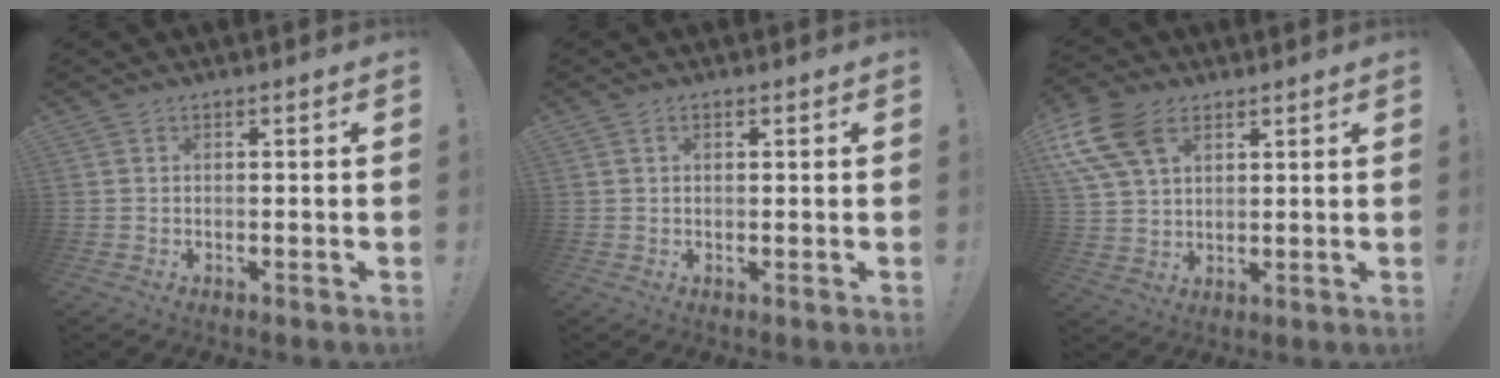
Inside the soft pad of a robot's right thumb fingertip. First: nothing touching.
{"total": 0.9, "force": [0.5, 0.4, 0.7], "torque": [-0.009, 0.000, 0.008]}
{"total": 14.0, "force": [6.3, 8.9, 8.8], "torque": [-0.183, -0.020, 0.122]}